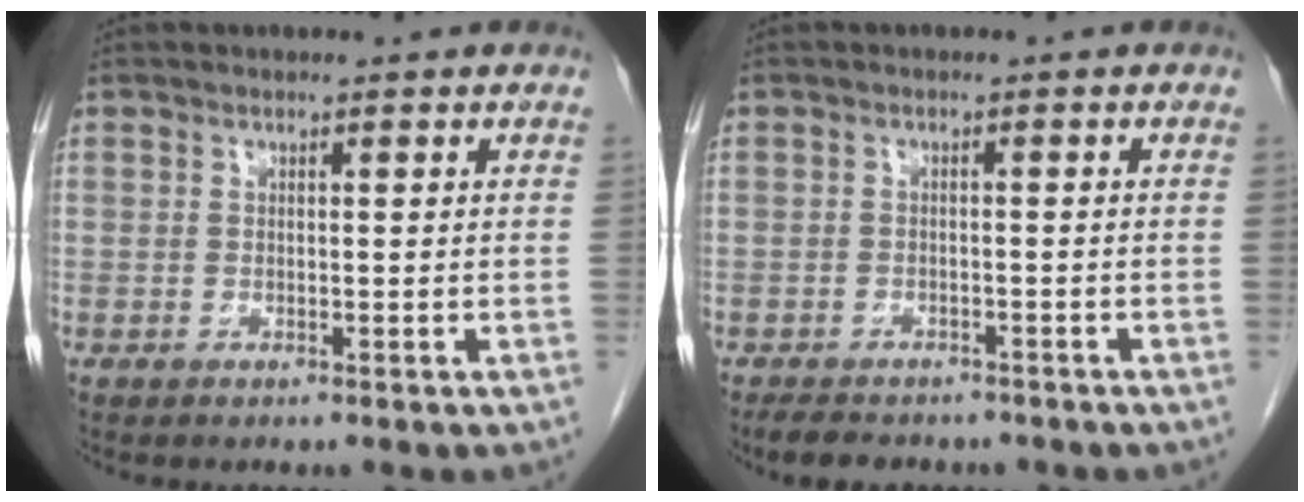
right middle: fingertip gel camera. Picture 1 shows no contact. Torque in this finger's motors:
{"motor_torque": [0.56, -0.40, -0.03, -0.02]}